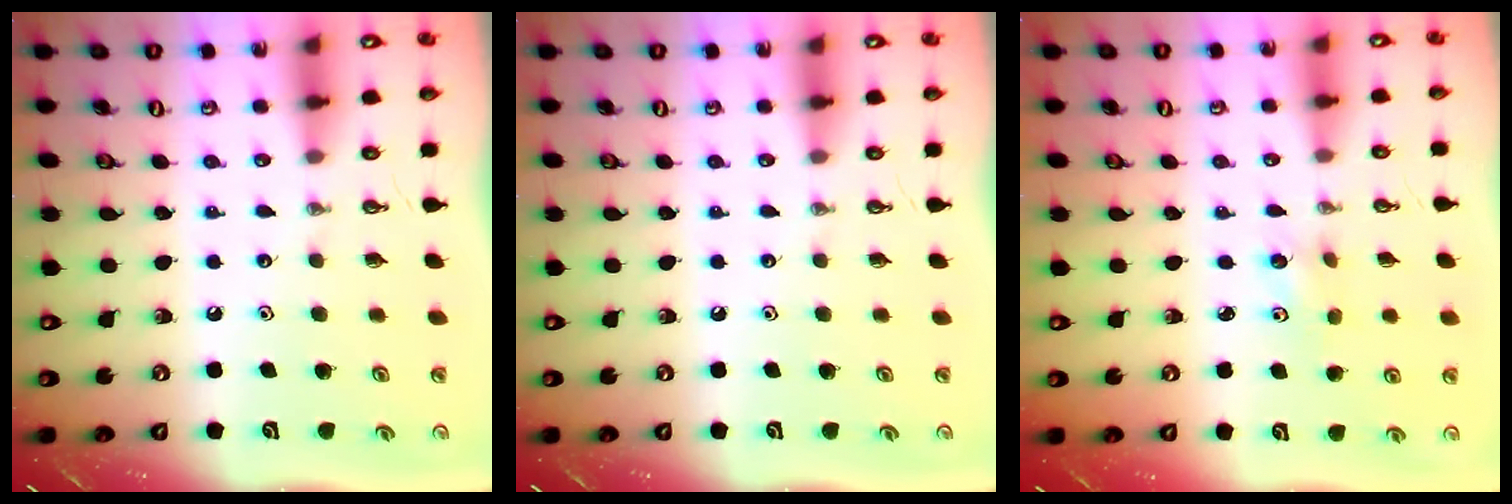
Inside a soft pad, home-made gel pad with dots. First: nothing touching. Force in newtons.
{"total": 0.0}
{"total": 6.2, "press": 5.5, "slide": 2.9}